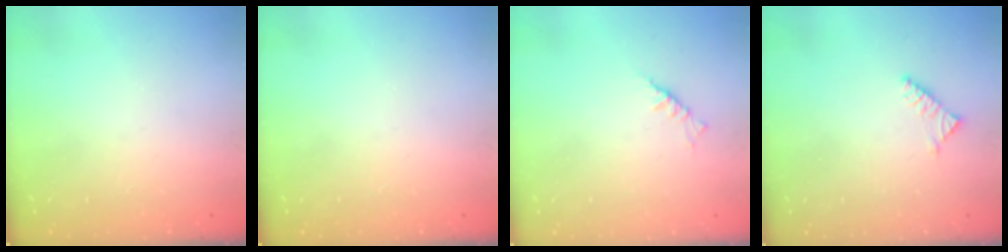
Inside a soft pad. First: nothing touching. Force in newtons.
{"total": 0.0}
{"total": 2.3, "press": 2.2, "slide": 0.5}
{"total": 3.6, "press": 3.5, "slide": 0.6}